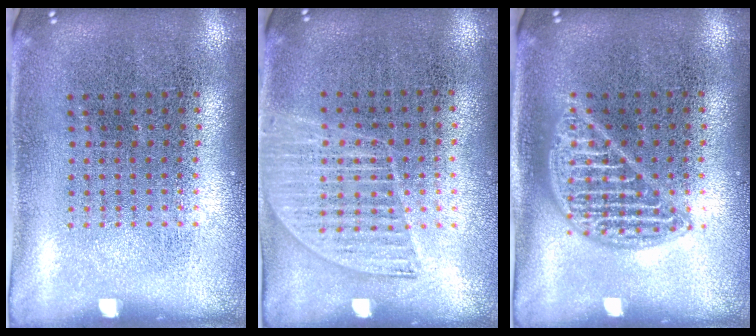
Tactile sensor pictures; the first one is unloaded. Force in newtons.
{"total": 1.4, "press": 1.2, "slide": 0.6}
{"total": 1.5, "press": 1.5, "slide": 0.2}